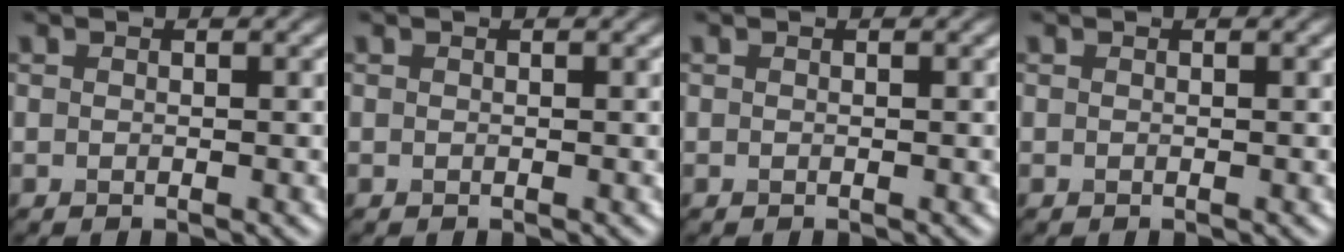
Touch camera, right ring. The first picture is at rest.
{"total": 0.0}
{"total": 0.0}
{"total": 0.0}